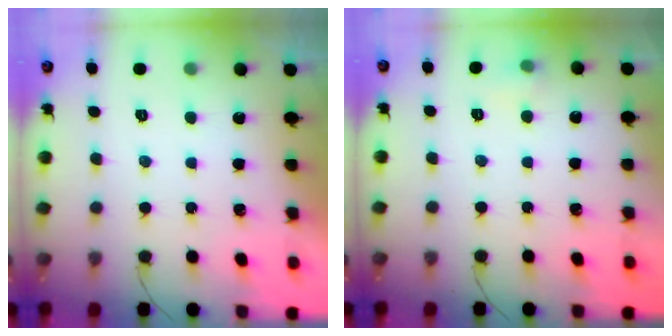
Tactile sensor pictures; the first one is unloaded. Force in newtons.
{"total": 4.5, "press": 4.4, "slide": 0.6}